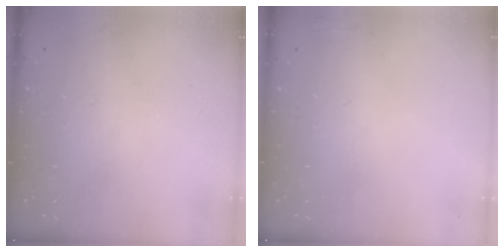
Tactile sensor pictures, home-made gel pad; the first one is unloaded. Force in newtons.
{"total": 3.9, "press": 3.6, "slide": 1.5}